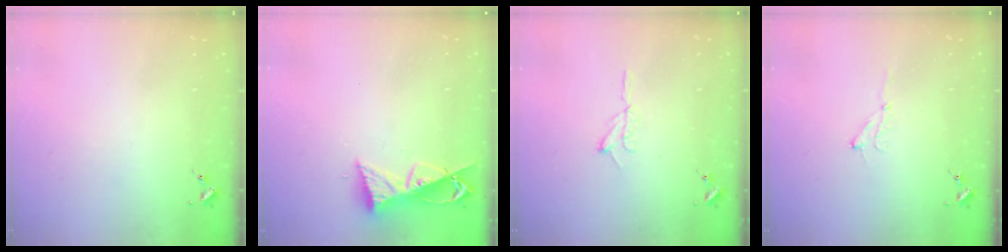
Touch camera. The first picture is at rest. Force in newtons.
{"total": 9.7, "press": 9.7, "slide": 1.2}
{"total": 4.9, "press": 4.9, "slide": 0.6}
{"total": 4.4, "press": 4.4, "slide": 0.5}